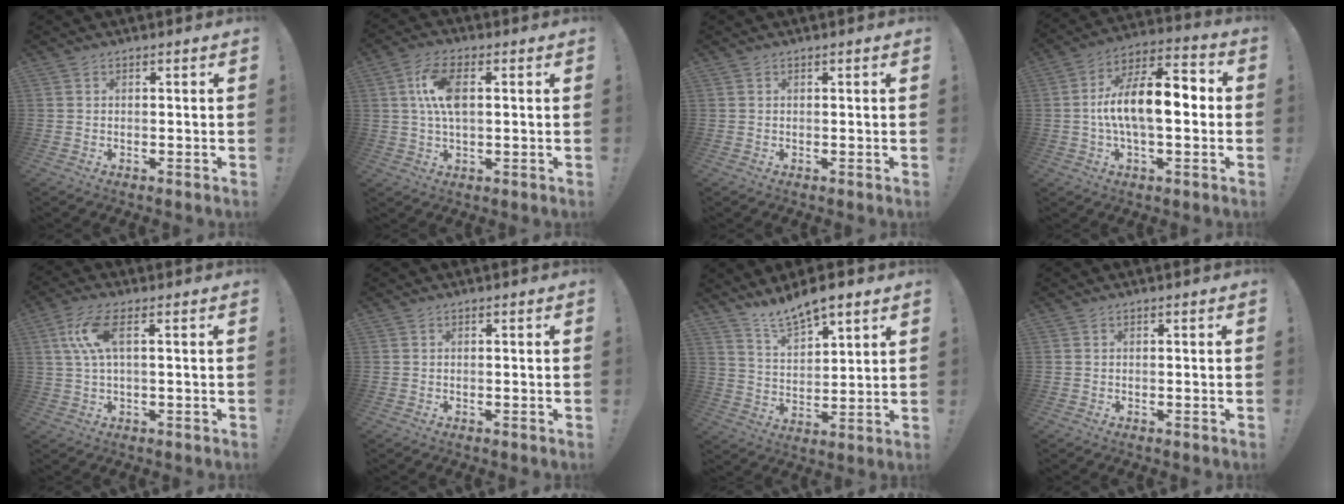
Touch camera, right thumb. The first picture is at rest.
{"total": 10.3, "force": [1.8, 4.9, 8.9], "torque": [-0.177, 0.000, 0.032]}
{"total": 0.0}
{"total": 15.2, "force": [-0.9, 6.5, 13.8], "torque": [-0.236, 0.003, -0.024]}
{"total": 8.6, "force": [2.2, 2.5, 7.9], "torque": [-0.152, 0.001, 0.042]}
{"total": 0.0}
{"total": 10.1, "force": [8.7, 3.1, 3.9], "torque": [-0.080, -0.057, 0.163]}
{"total": 0.0}